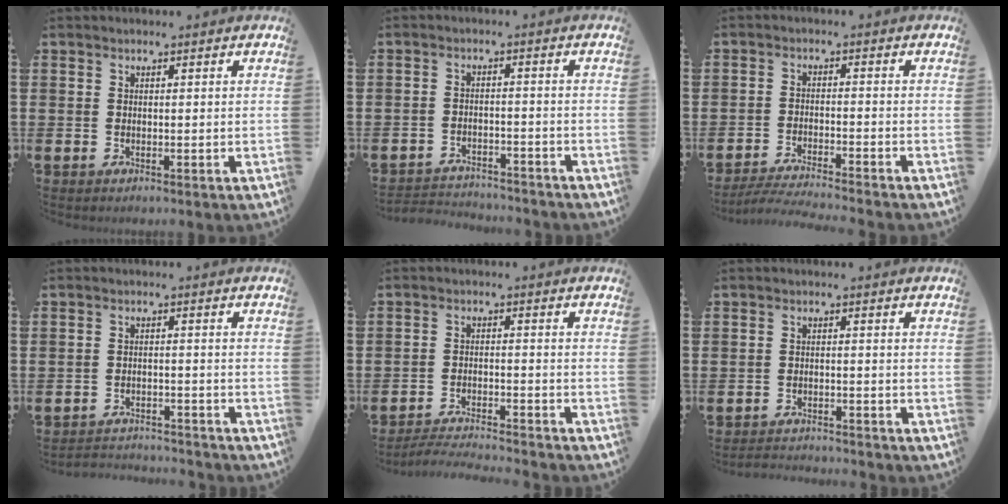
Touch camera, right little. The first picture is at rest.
{"total": 2.6, "force": [-2.6, 0.4, -0.1], "torque": [-0.005, 0.002, -0.056]}
{"total": 3.1, "force": [-3.0, -0.3, 0.9], "torque": [-0.012, -0.002, -0.059]}
{"total": 2.6, "force": [-2.6, 0.1, -0.2], "torque": [-0.004, 0.002, -0.056]}
{"total": 3.1, "force": [-3.1, -0.1, 0.4], "torque": [-0.007, 0.001, -0.064]}
{"total": 2.1, "force": [-2.1, -0.1, -0.1], "torque": [-0.003, 0.002, -0.045]}